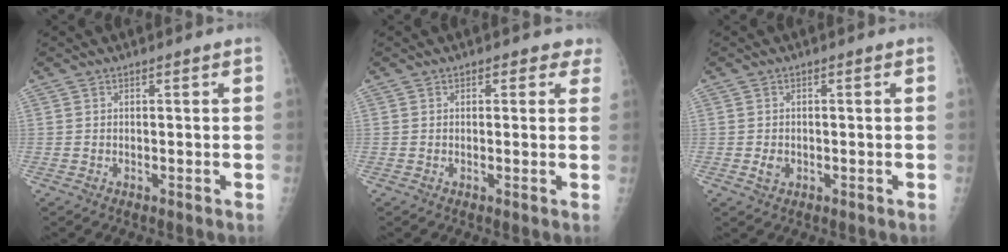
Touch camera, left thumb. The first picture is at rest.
{"total": 2.5, "force": [1.6, 1.7, 0.9], "torque": [0.021, -0.004, 0.010]}
{"total": 1.8, "force": [-0.6, 1.4, 1.0], "torque": [-0.011, 0.002, -0.006]}